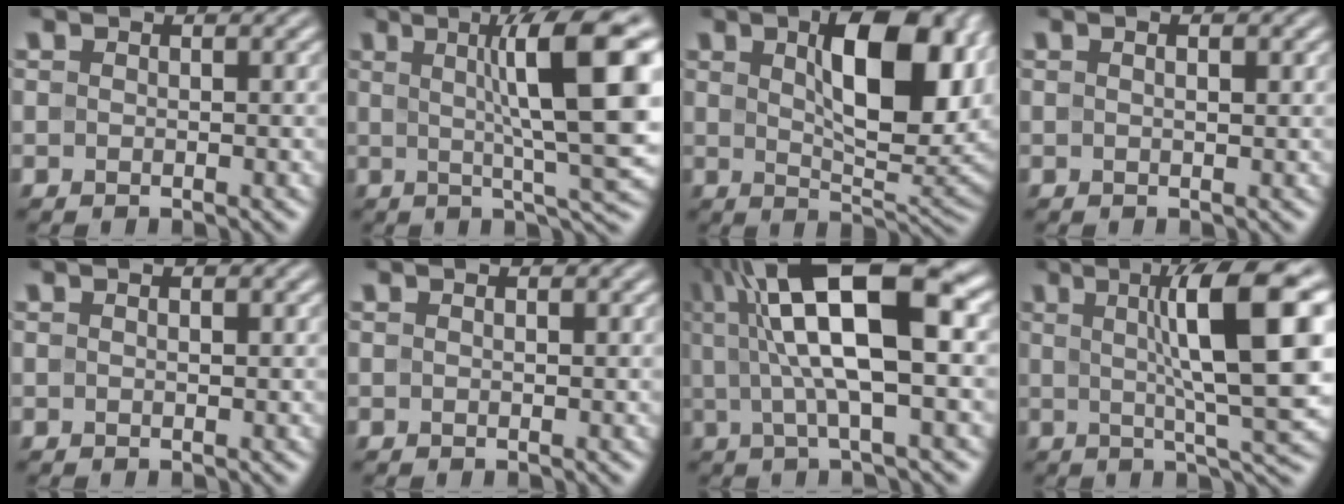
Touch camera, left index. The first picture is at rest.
{"total": 11.0, "force": [2.3, 2.0, 10.6], "torque": [-0.131, 0.011, 0.032]}
{"total": 10.9, "force": [3.1, 4.4, 9.4], "torque": [-0.136, 0.004, 0.051]}
{"total": 1.6, "force": [0.8, 0.3, 1.4], "torque": [-0.016, -0.006, 0.009]}
{"total": 0.9, "force": [0.4, 0.1, 0.8], "torque": [-0.014, 0.002, 0.006]}
{"total": 0.6, "force": [0.3, 0.1, 0.5], "torque": [-0.009, 0.003, 0.004]}
{"total": 12.9, "force": [3.2, 3.6, 12.0], "torque": [-0.195, 0.023, 0.053]}
{"total": 11.3, "force": [2.3, 2.1, 10.8], "torque": [-0.137, 0.011, 0.033]}